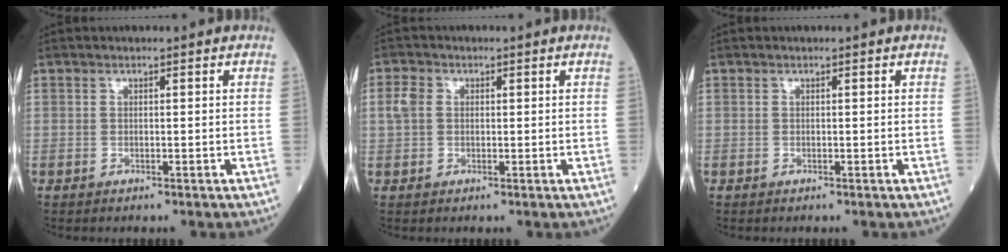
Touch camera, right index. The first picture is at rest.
{"total": 2.5, "force": [0.4, 2.1, 1.4], "torque": [-0.045, 0.011, 0.004]}
{"total": 0.0}